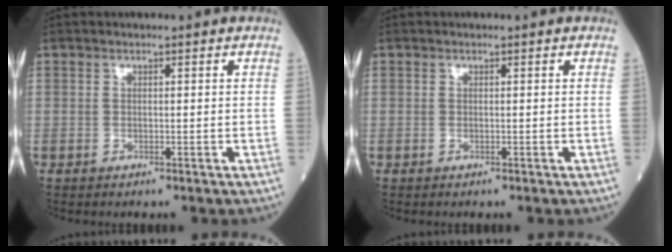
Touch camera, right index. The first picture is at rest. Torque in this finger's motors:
{"motor_torque": [0.19, -0.14, 0.03, 0.00]}